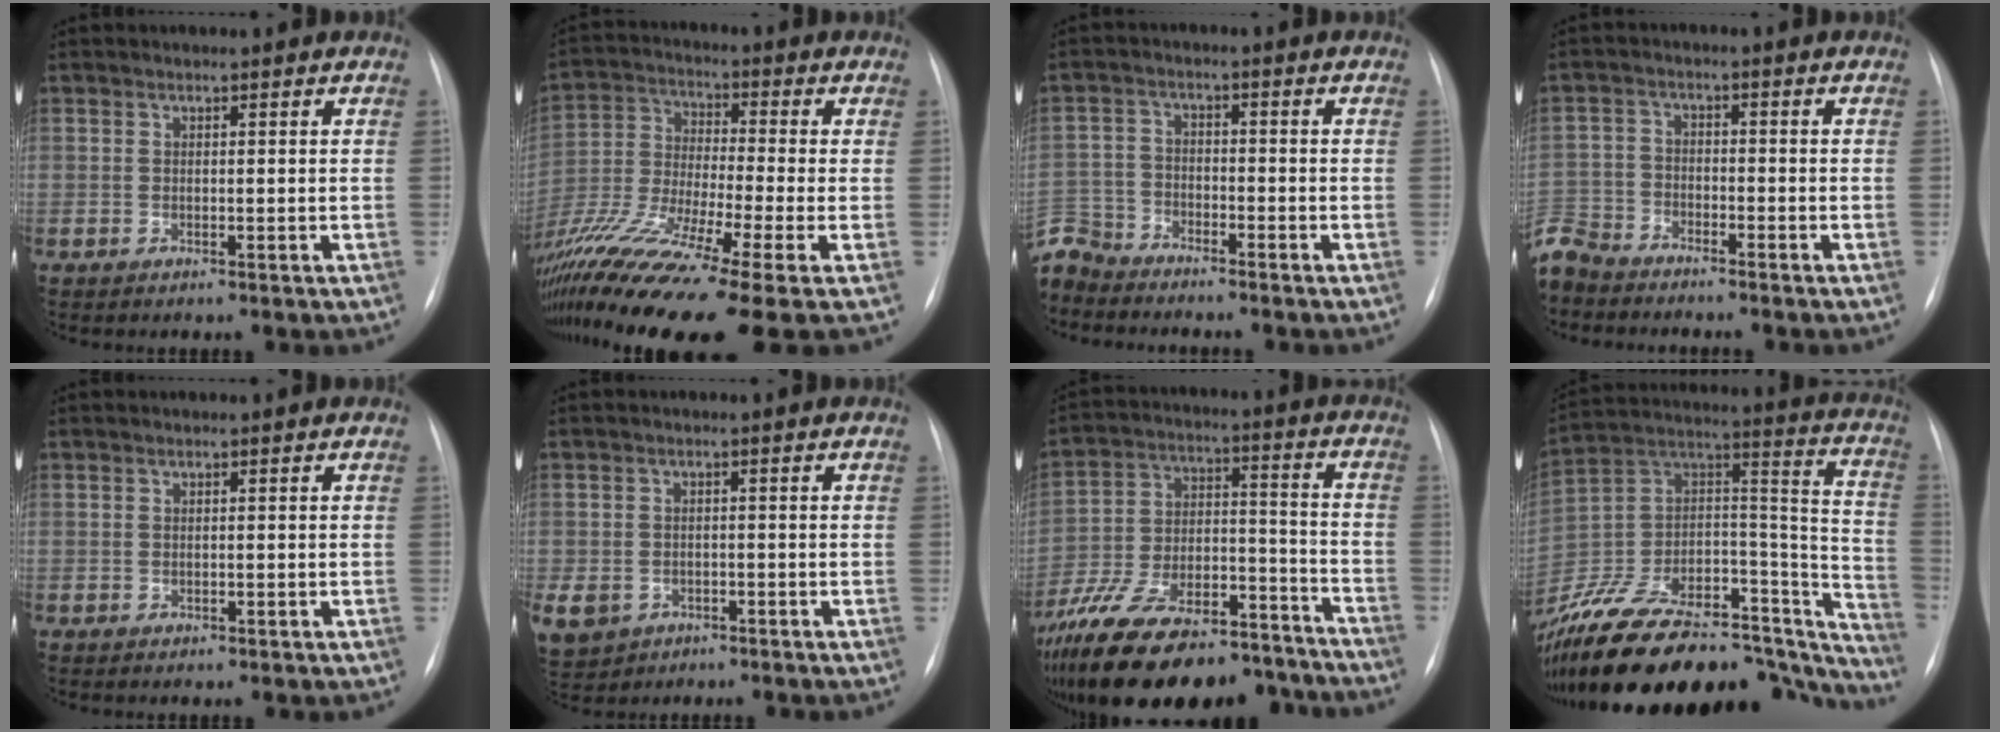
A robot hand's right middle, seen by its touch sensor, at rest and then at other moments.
{"total": 19.1, "force": [-13.0, -0.4, 14.0], "torque": [-0.285, -0.049, -0.240]}
{"total": 7.2, "force": [-6.9, 2.0, -0.3], "torque": [0.001, 0.003, -0.142]}
{"total": 7.5, "force": [-7.0, 2.6, 0.7], "torque": [-0.022, -0.004, -0.140]}
{"total": 0.8, "force": [-0.2, 0.6, 0.3], "torque": [-0.005, 0.001, 0.000]}
{"total": 13.8, "force": [-5.8, 11.4, 5.1], "torque": [-0.168, 0.000, -0.076]}
{"total": 27.3, "force": [-21.8, 9.4, 13.5], "torque": [-0.242, 0.004, -0.339]}
{"total": 40.4, "force": [-32.5, 14.1, 19.4], "torque": [-0.299, -0.011, -0.473]}